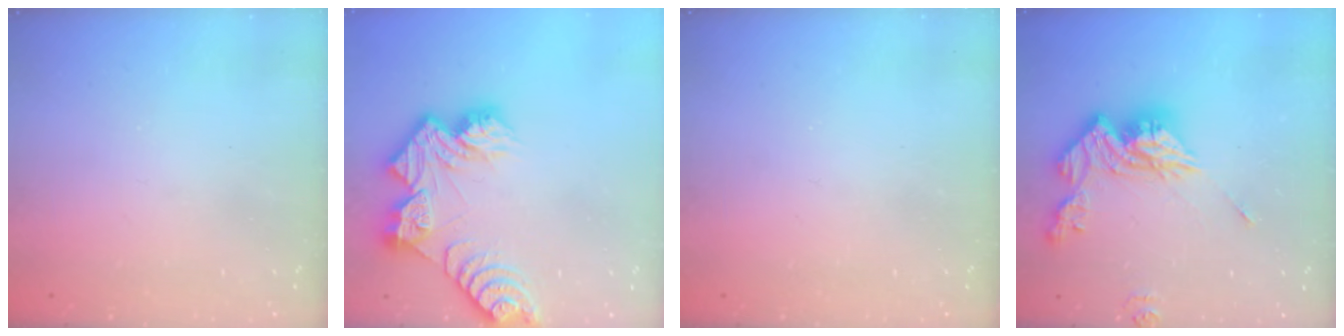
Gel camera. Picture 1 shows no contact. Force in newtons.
{"total": 12.9, "press": 12.9, "slide": 1.1}
{"total": 0.0}
{"total": 15.5, "press": 15.4, "slide": 1.7}